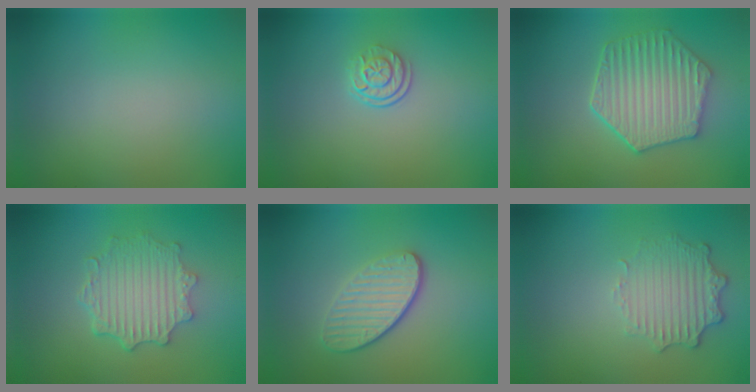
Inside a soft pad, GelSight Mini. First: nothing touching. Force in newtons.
{"total": 2.4, "press": 1.7, "slide": 1.6}
{"total": 5.9, "press": 4.9, "slide": 3.4}
{"total": 4.6, "press": 3.7, "slide": 2.7}
{"total": 3.6, "press": 2.9, "slide": 2.2}
{"total": 3.5, "press": 2.8, "slide": 2.1}